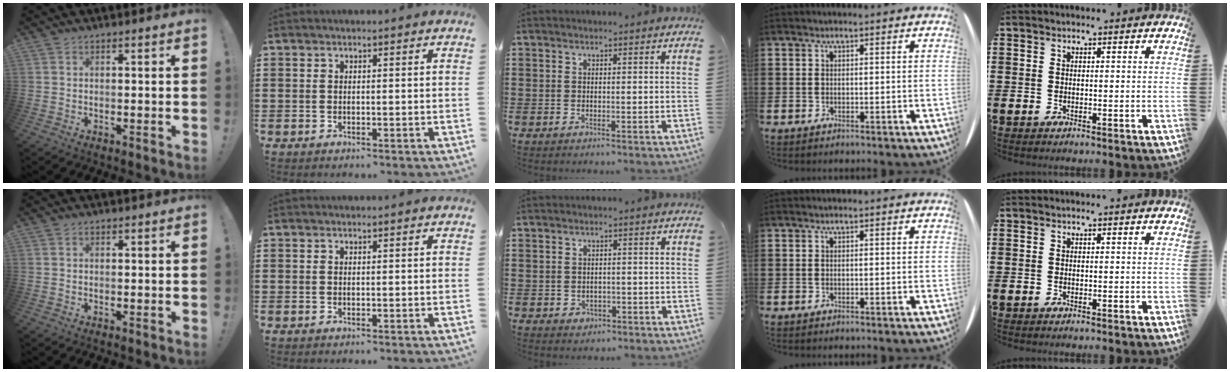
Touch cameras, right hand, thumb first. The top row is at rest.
{"middle": {"total": 1.0, "force": [-0.4, 0.9, 0.4], "torque": [-0.013, 0.002, -0.010]}}